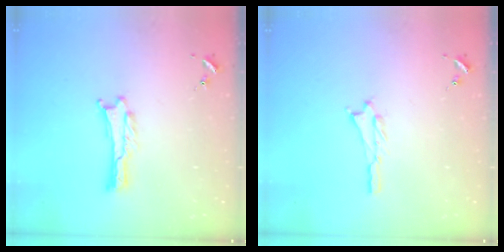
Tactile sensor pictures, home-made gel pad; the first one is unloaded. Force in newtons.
{"total": 0.8, "press": 0.8, "slide": 0.2}